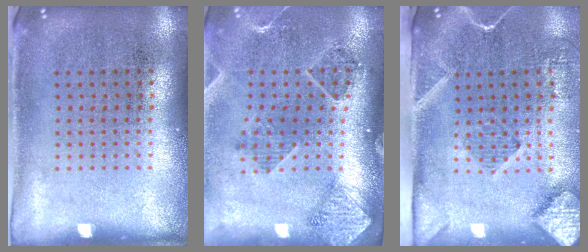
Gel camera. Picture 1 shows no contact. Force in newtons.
{"total": 1.5, "press": 1.5, "slide": 0.2}
{"total": 2.9, "press": 2.1, "slide": 1.9}